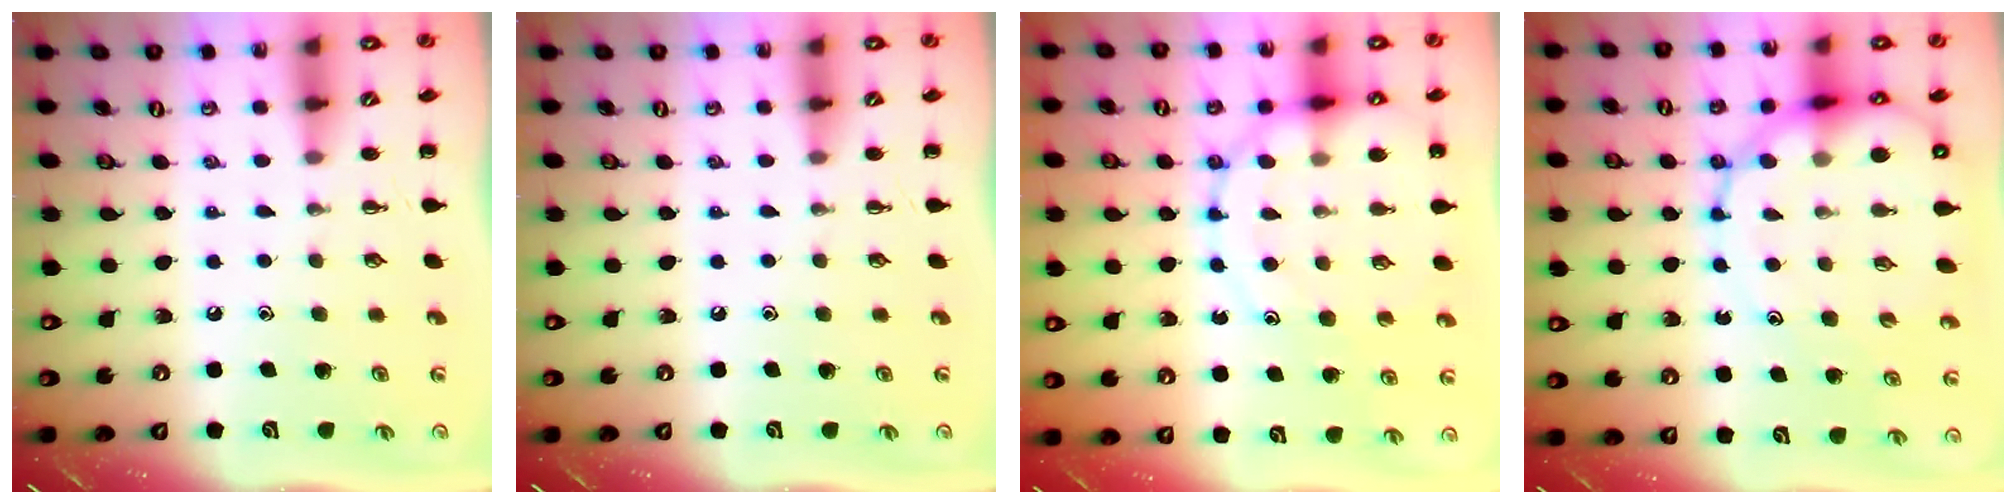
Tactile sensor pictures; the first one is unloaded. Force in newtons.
{"total": 0.0}
{"total": 14.1, "press": 13.9, "slide": 2.4}
{"total": 16.0, "press": 15.6, "slide": 3.4}